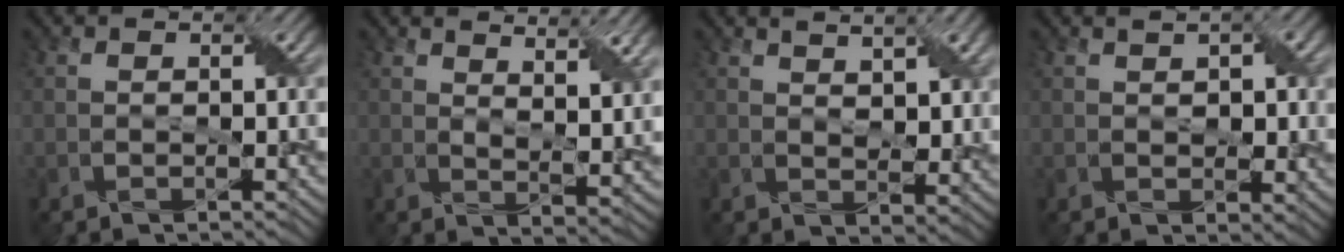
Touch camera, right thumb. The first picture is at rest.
{"total": 6.9, "force": [4.9, 1.5, 4.7], "torque": [-0.080, -0.005, 0.078]}
{"total": 4.4, "force": [2.7, 1.7, 2.9], "torque": [-0.056, -0.004, 0.055]}
{"total": 3.2, "force": [1.2, 1.9, 2.3], "torque": [-0.038, -0.004, 0.027]}